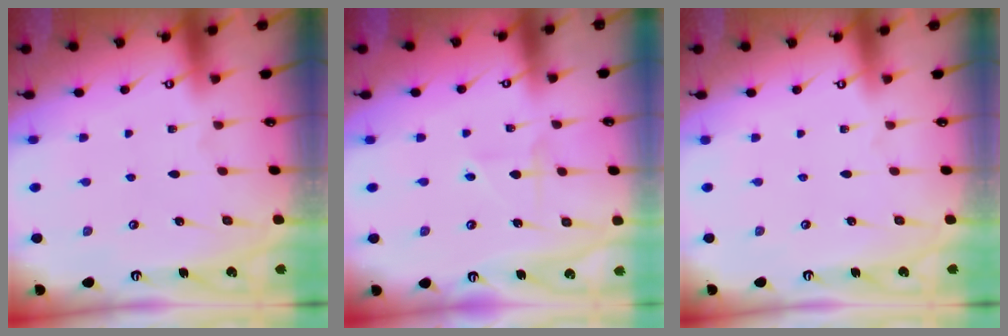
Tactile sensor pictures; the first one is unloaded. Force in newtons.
{"total": 3.1, "press": 3.1, "slide": 0.3}
{"total": 0.0}